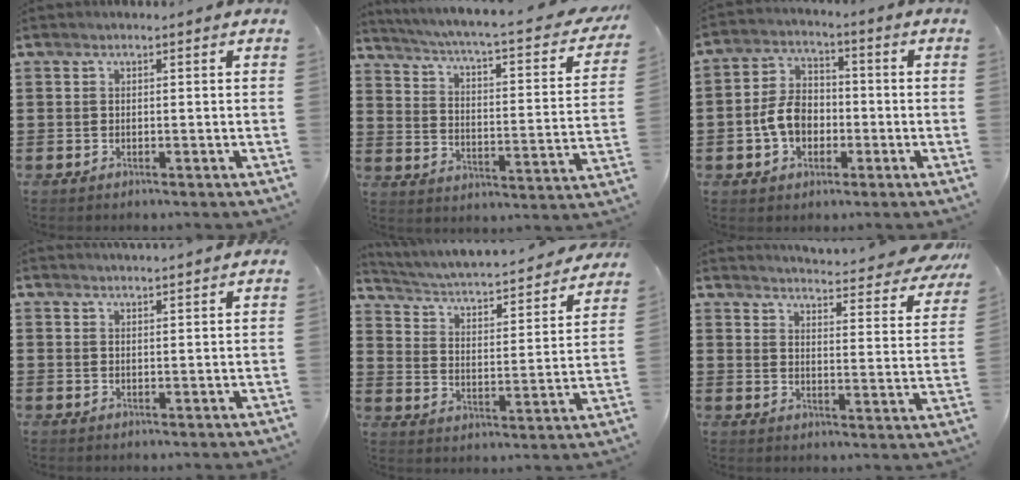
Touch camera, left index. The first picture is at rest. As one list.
[{"total": 4.1, "force": [3.0, -0.3, 2.7], "torque": [-0.069, -0.038, 0.040]}, {"total": 6.7, "force": [-1.7, 4.9, 4.3], "torque": [-0.103, 0.008, -0.037]}, {"total": 1.7, "force": [1.7, 0.1, 0.0], "torque": [-0.004, 0.000, 0.033]}, {"total": 2.6, "force": [2.3, 0.2, 1.1], "torque": [-0.039, -0.033, 0.027]}, {"total": 4.4, "force": [4.1, -0.5, 1.5], "torque": [-0.036, -0.045, 0.062]}]